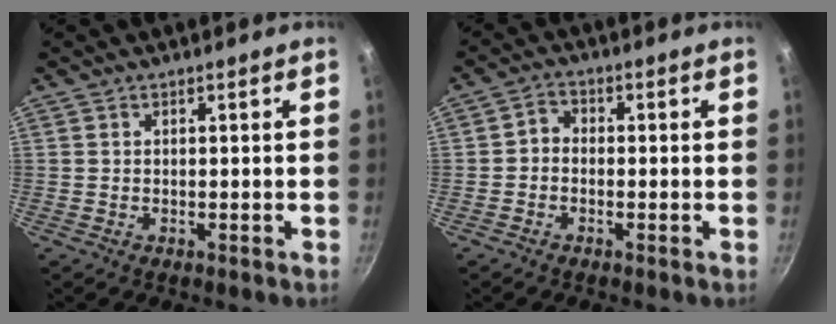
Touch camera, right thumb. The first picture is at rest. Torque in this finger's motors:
{"motor_torque": [-0.10, 0.09, 0.33, -0.31, 0.02]}